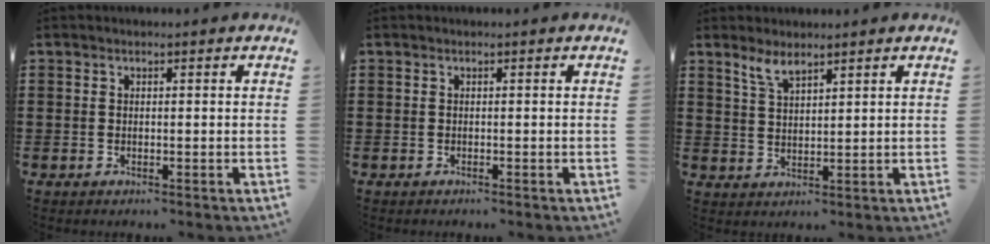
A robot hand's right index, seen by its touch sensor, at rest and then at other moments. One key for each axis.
{"total": 0.0}
{"total": 3.4, "fx": 2.7, "fy": 0.9, "fz": 1.9, "tx": -0.043, "ty": 0.002, "tz": 0.049}